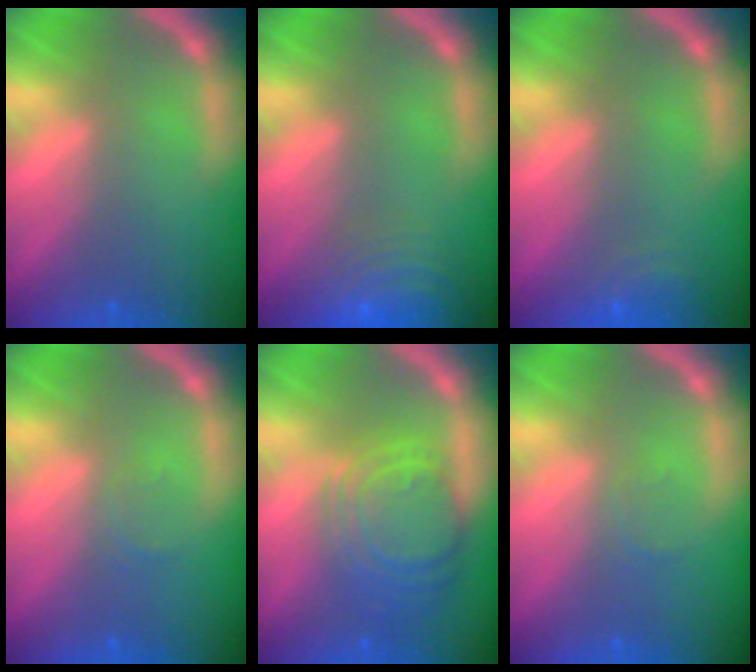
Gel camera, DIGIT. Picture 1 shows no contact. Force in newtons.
{"total": 9.5}
{"total": 2.5}
{"total": 1.0}
{"total": 8.1}
{"total": 1.0}